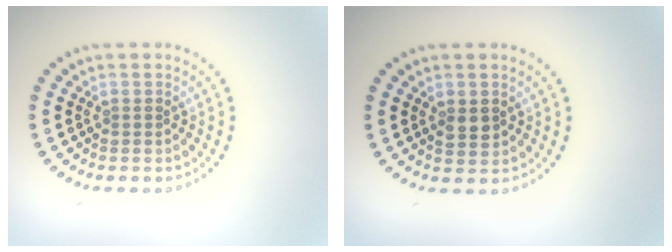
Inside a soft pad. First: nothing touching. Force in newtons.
{"total": 1.6, "press": 1.6, "slide": 0.2}